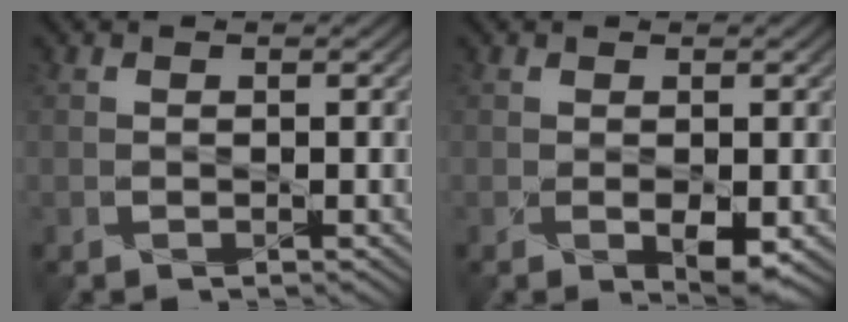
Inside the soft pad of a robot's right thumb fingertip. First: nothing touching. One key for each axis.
{"total": 2.5, "fx": -0.7, "fy": 1.0, "fz": 2.2, "tx": -0.041, "ty": -0.010, "tz": -0.005}